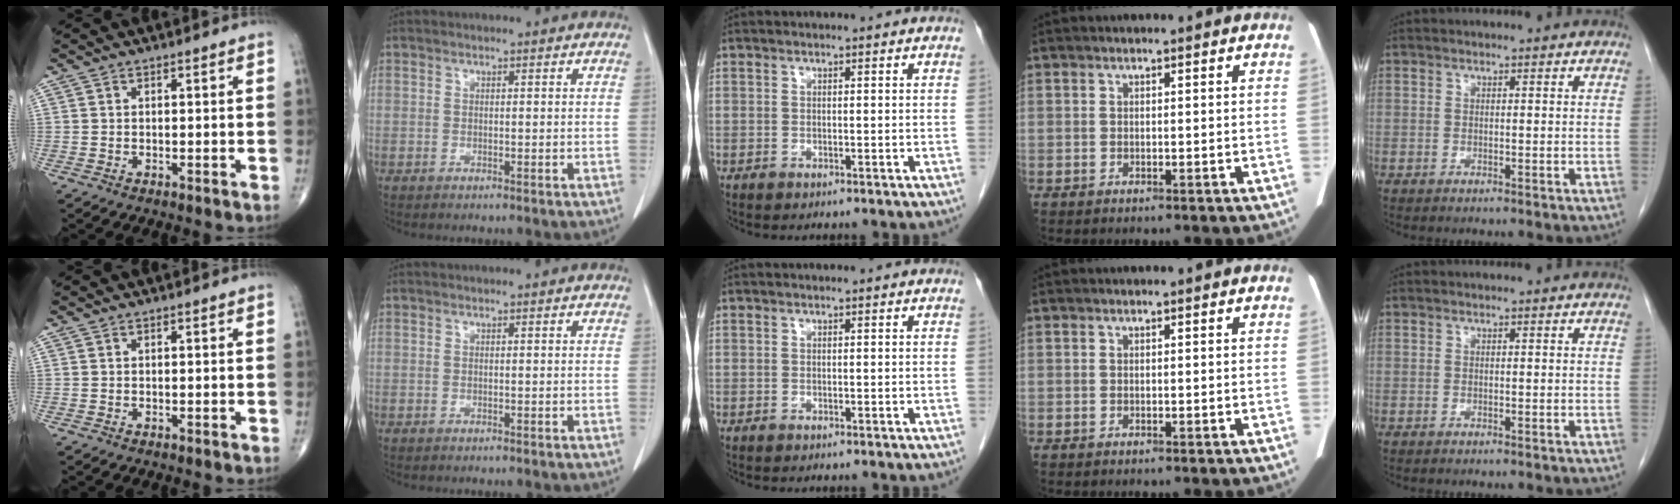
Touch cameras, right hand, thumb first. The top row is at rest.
{}